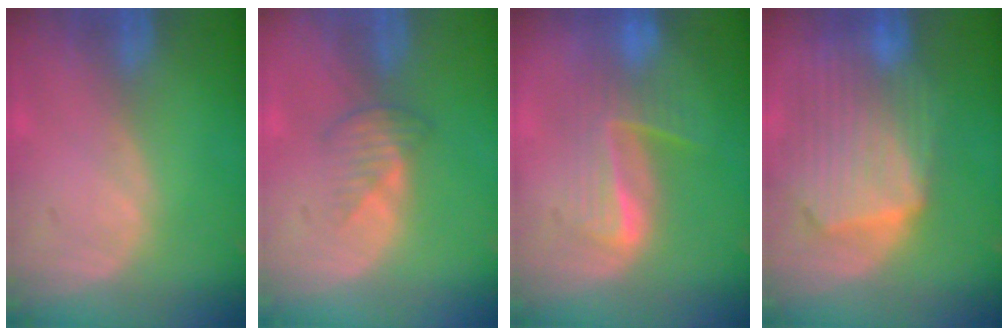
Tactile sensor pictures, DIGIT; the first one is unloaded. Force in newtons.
{"total": 2.5, "press": 2.5, "slide": 0.3}
{"total": 6.3, "press": 6.2, "slide": 1.3}
{"total": 10.9, "press": 9.5, "slide": 5.2}